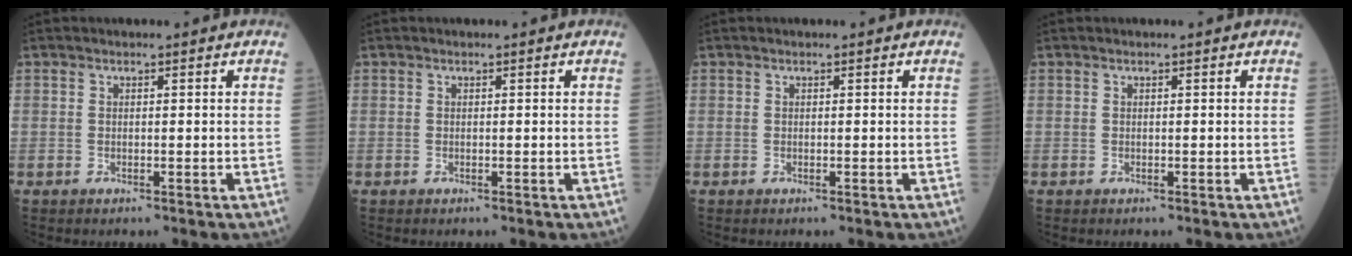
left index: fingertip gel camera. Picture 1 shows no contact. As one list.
[{"total": 0.0}, {"total": 0.0}, {"total": 0.0}]